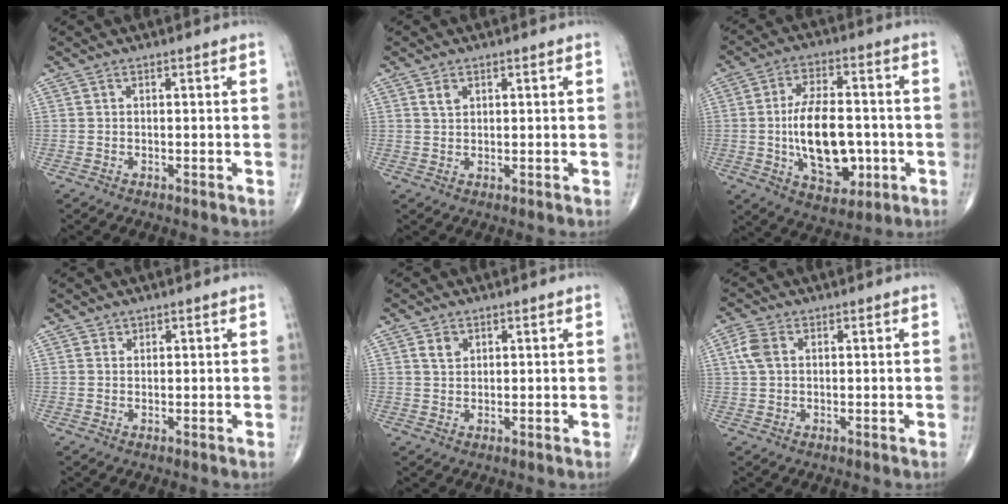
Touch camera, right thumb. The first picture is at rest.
{"total": 2.0, "force": [1.1, 1.2, 1.0], "torque": [-0.013, -0.005, 0.023]}
{"total": 15.2, "force": [-2.0, 8.3, 12.5], "torque": [-0.185, 0.009, -0.022]}
{"total": 1.0, "force": [0.7, 0.7, -0.1], "torque": [0.016, -0.003, 0.006]}
{"total": 2.5, "force": [1.3, 1.8, 1.2], "torque": [-0.013, -0.007, 0.026]}
{"total": 3.9, "force": [1.1, 2.6, 2.8], "torque": [-0.066, 0.009, 0.023]}